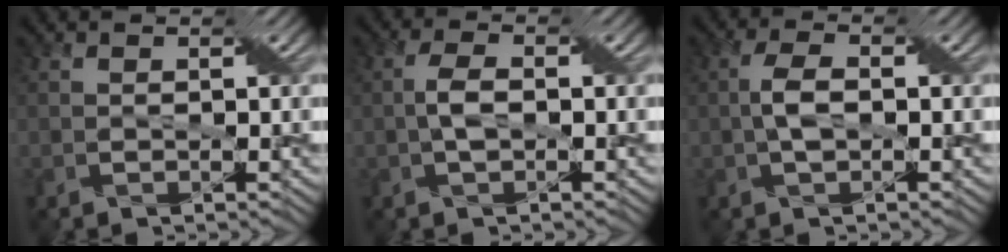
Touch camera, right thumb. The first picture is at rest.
{"total": 2.6, "force": [-0.3, 1.1, 2.4], "torque": [-0.056, 0.005, -0.009]}
{"total": 3.1, "force": [-0.3, 1.3, 2.7], "torque": [-0.065, 0.005, -0.008]}